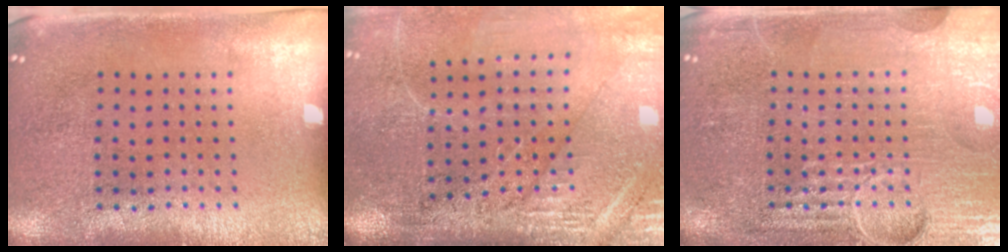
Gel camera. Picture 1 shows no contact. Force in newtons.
{"total": 3.5, "press": 3.3, "slide": 1.1}
{"total": 7.1, "press": 7.1, "slide": 0.8}